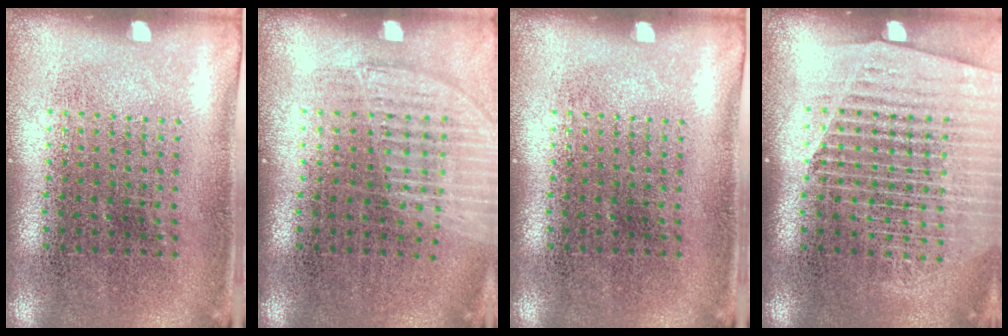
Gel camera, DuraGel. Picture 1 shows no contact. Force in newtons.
{"total": 1.1, "press": 1.0, "slide": 0.3}
{"total": 0.0}
{"total": 1.7, "press": 1.6, "slide": 0.6}